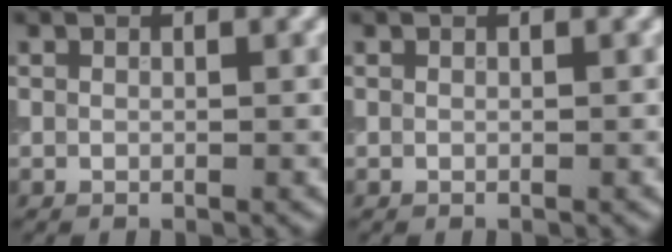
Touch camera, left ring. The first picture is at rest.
{"total": 0.0}